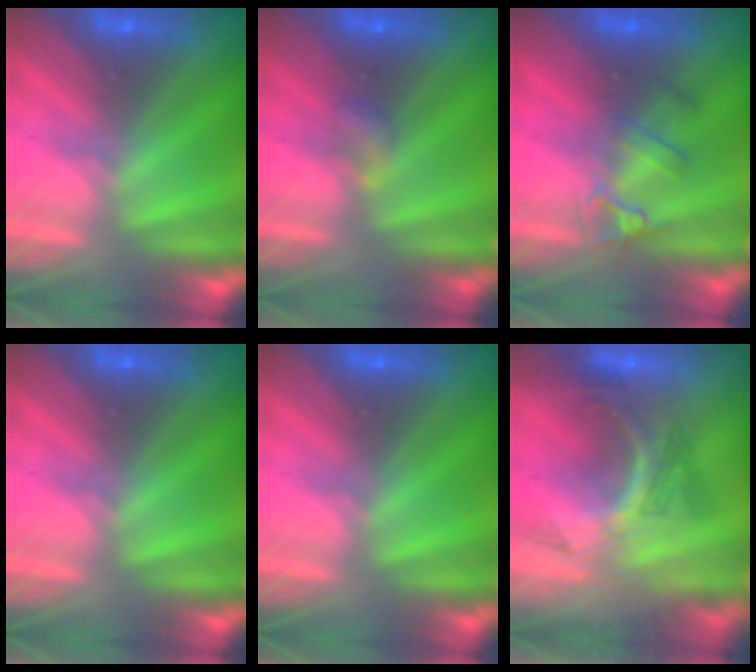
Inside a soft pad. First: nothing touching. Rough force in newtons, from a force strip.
{"total": 2.2}
{"total": 2.4}
{"total": 0.0}
{"total": 0.0}
{"total": 3.0}